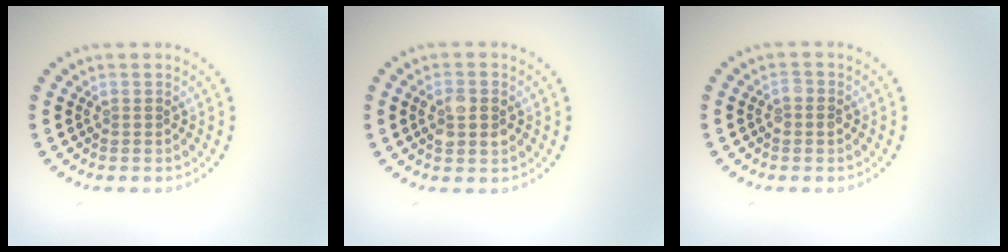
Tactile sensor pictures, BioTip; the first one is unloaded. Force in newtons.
{"total": 2.7, "press": 2.7, "slide": 0.1}
{"total": 1.1, "press": 1.1, "slide": 0.2}